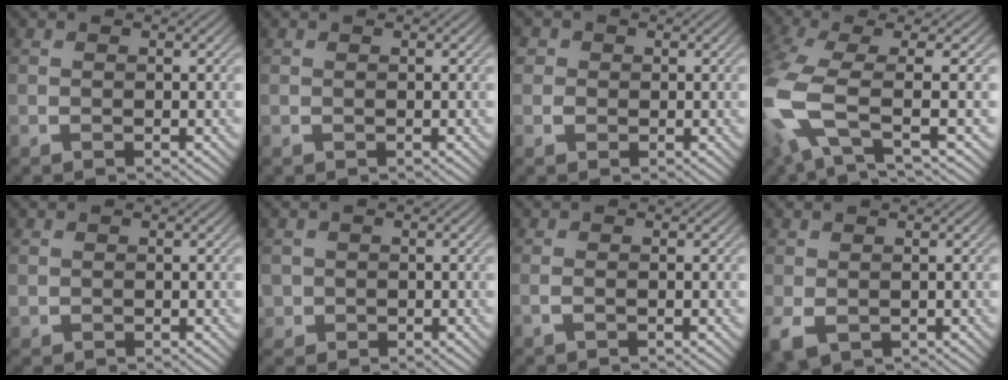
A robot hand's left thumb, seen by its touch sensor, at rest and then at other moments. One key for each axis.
{"total": 0.0}
{"total": 2.4, "fx": 0.5, "fy": 2.3, "fz": 0.4, "tx": -0.003, "ty": 0.006, "tz": -0.012}
{"total": 10.0, "fx": -1.7, "fy": 3.7, "fz": 9.1, "tx": -0.226, "ty": -0.015, "tz": -0.040}
{"total": 0.8, "fx": 0.0, "fy": 0.8, "fz": 0.1, "tx": -0.001, "ty": -0.006, "tz": -0.003}
{"total": 1.8, "fx": -0.1, "fy": 1.8, "fz": 0.1, "tx": -0.003, "ty": -0.005, "tz": -0.003}
{"total": 0.8, "fx": -0.3, "fy": 0.0, "fz": 0.7, "tx": -0.020, "ty": 0.004, "tz": -0.013}
{"total": 3.2, "fx": -0.8, "fy": 2.3, "fz": 2.0, "tx": -0.048, "ty": -0.009, "tz": -0.016}